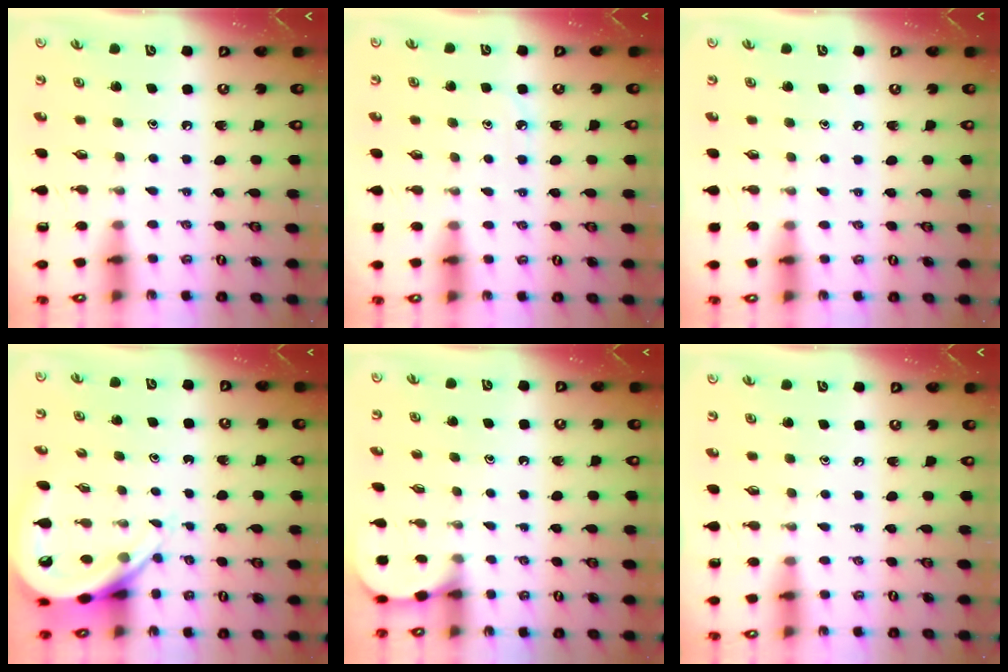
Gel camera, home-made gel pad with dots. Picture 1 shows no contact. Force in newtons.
{"total": 4.3, "press": 4.3, "slide": 0.3}
{"total": 3.2, "press": 3.2, "slide": 0.5}
{"total": 6.3, "press": 6.3, "slide": 0.6}
{"total": 1.8, "press": 1.8, "slide": 0.1}
{"total": 0.0}